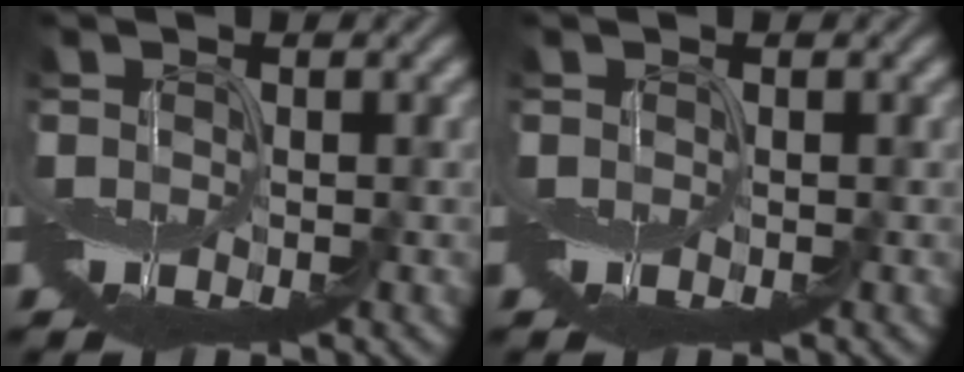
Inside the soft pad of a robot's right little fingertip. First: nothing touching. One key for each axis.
{"total": 0.0}